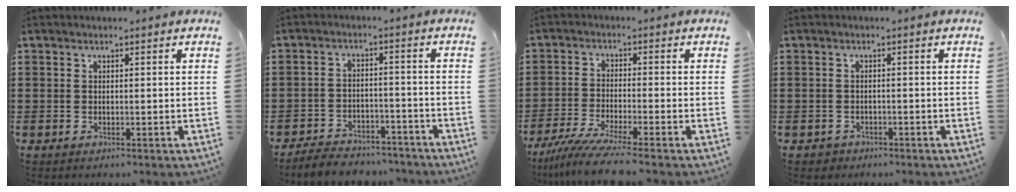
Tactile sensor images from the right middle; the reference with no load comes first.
{"total": 4.9, "force": [-4.8, 0.8, 0.6], "torque": [-0.016, 0.006, -0.098]}
{"total": 6.3, "force": [-5.2, -0.3, 3.6], "torque": [-0.085, -0.024, -0.100]}
{"total": 1.0, "force": [-0.9, 0.6, -0.1], "torque": [-0.003, 0.000, -0.020]}